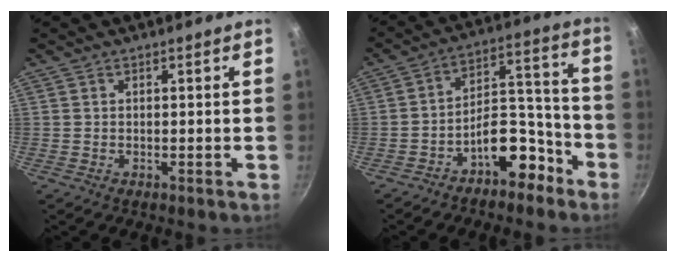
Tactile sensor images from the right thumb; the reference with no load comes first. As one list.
[{"total": 10.9, "force": [-6.6, 5.5, 6.7], "torque": [-0.084, 0.085, -0.110]}]